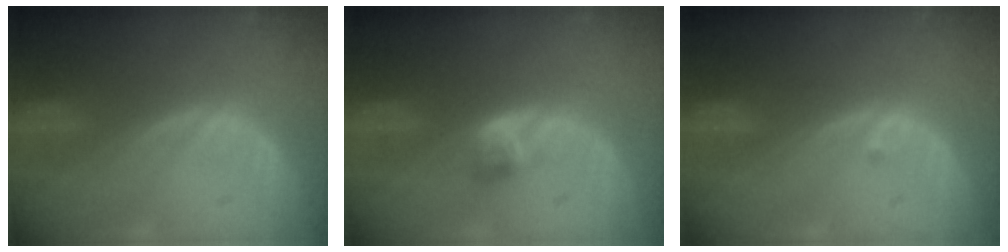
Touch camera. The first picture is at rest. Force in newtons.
{"total": 2.6, "press": 2.3, "slide": 1.2}
{"total": 0.5, "press": 0.4, "slide": 0.3}